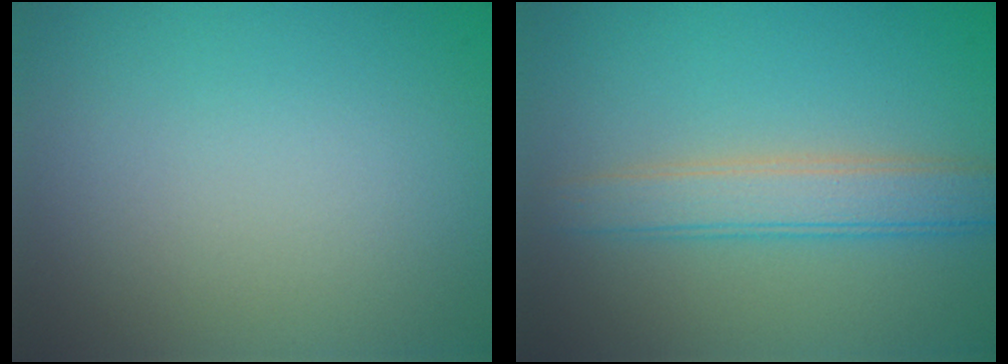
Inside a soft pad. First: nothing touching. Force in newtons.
{"total": 3.8, "press": 3.8, "slide": 0.2}